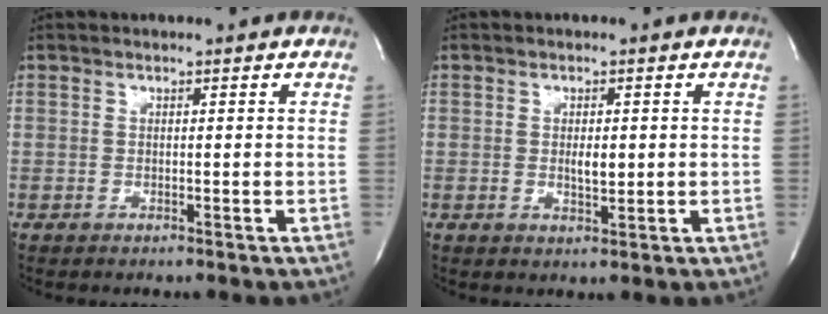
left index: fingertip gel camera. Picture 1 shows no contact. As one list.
[{"total": 2.4, "force": [0.1, 0.9, 2.2], "torque": [-0.038, -0.003, 0.003]}]